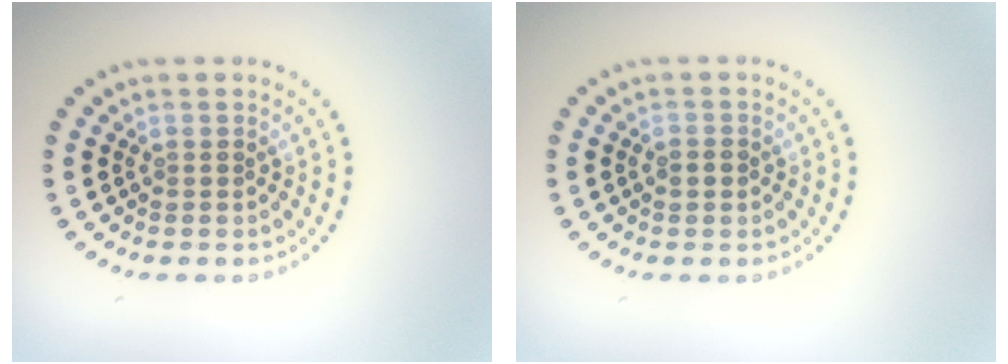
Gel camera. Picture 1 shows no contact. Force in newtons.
{"total": 1.5, "press": 1.5, "slide": 0.1}